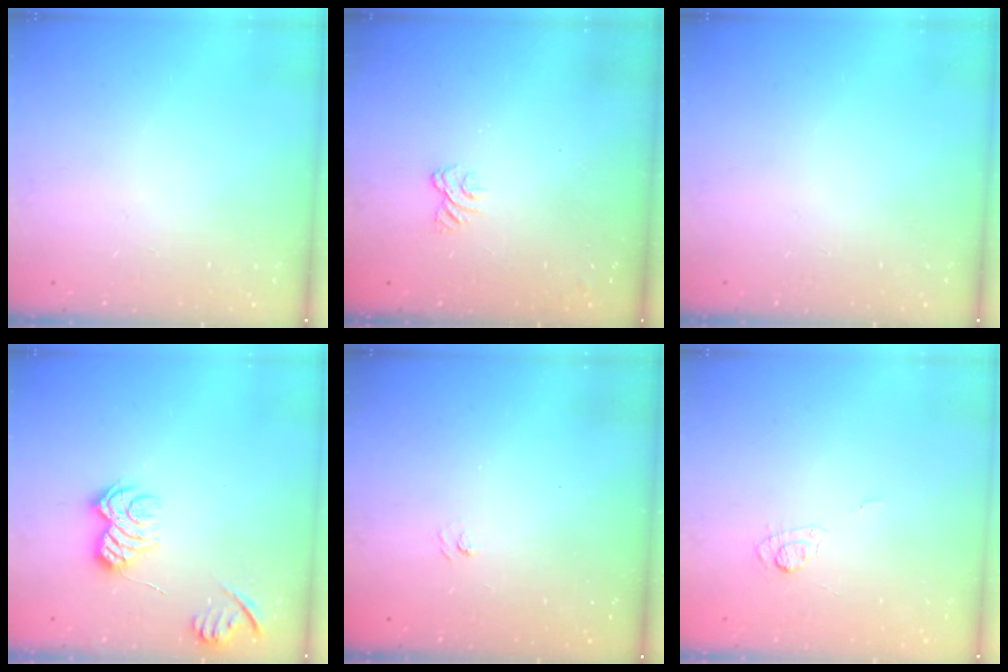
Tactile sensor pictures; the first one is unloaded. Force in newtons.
{"total": 2.3, "press": 2.0, "slide": 1.2}
{"total": 0.0}
{"total": 9.6, "press": 9.6, "slide": 0.3}
{"total": 1.9, "press": 1.7, "slide": 0.9}
{"total": 3.8, "press": 3.5, "slide": 1.5}